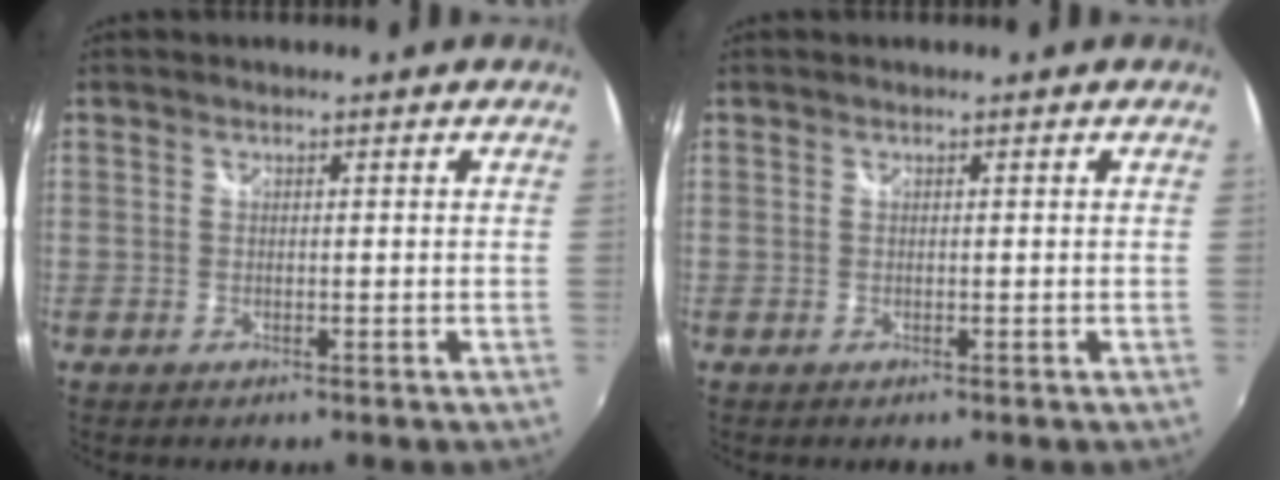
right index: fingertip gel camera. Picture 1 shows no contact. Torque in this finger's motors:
{"motor_torque": [-0.02, 0.02, -0.03, 0.00]}